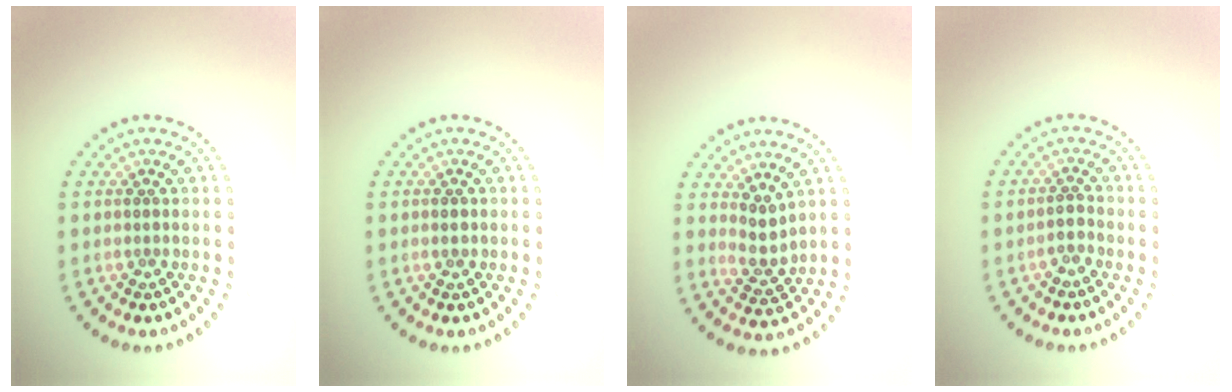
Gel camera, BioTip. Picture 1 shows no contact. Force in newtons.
{"total": 1.0, "press": 1.0, "slide": 0.0}
{"total": 2.0, "press": 1.6, "slide": 1.3}
{"total": 1.2, "press": 0.9, "slide": 0.7}